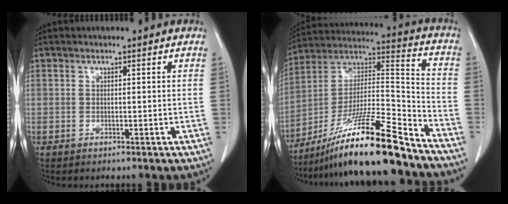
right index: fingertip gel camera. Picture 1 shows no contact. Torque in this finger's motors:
{"motor_torque": [1.09, -1.04, 0.85, 0.21]}